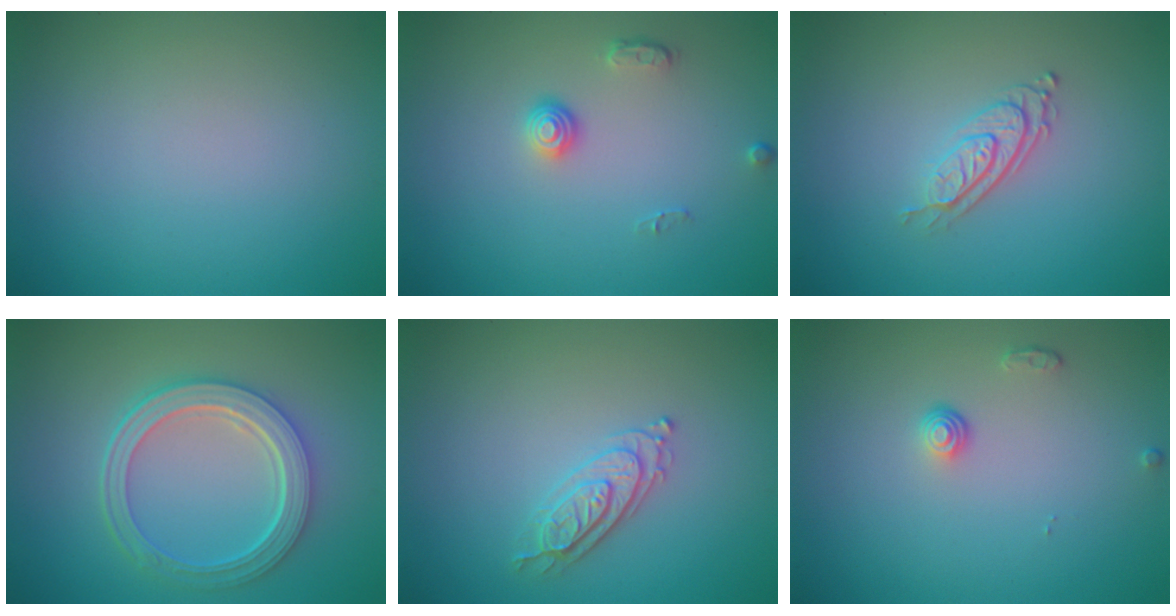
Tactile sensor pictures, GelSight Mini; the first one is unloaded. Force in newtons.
{"total": 1.4, "press": 1.0, "slide": 1.0}
{"total": 2.8, "press": 2.0, "slide": 2.0}
{"total": 5.6, "press": 4.1, "slide": 3.8}
{"total": 2.4, "press": 2.3, "slide": 0.5}
{"total": 1.1, "press": 0.8, "slide": 0.8}